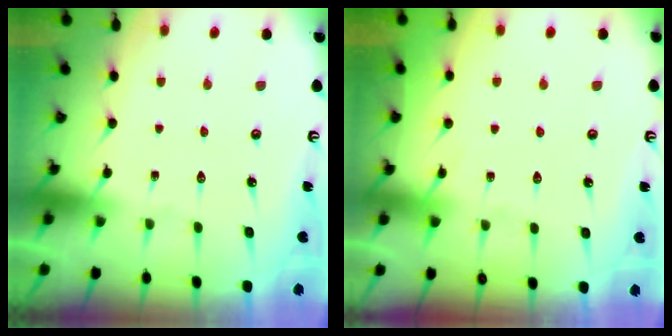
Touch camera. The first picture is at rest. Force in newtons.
{"total": 5.2, "press": 5.1, "slide": 0.6}